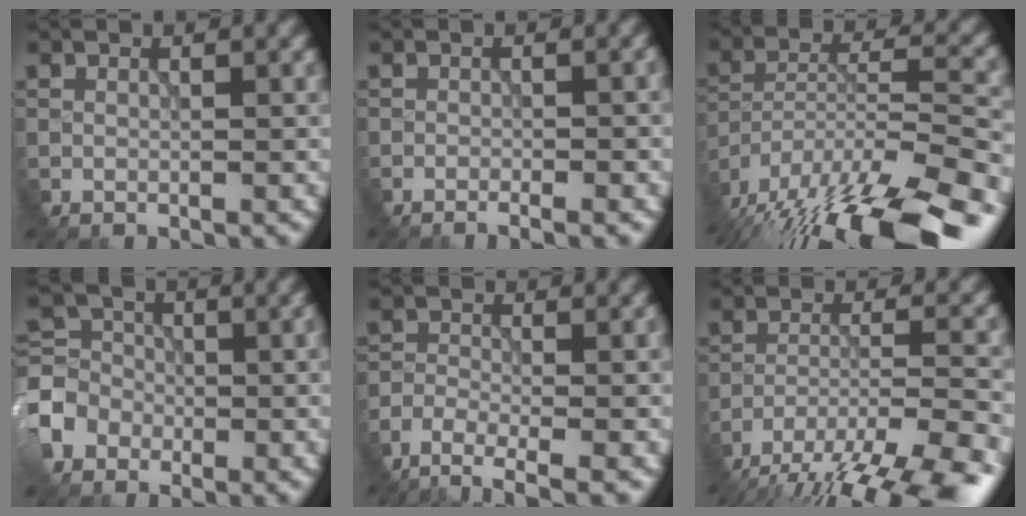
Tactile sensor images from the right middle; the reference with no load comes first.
{"total": 1.7, "force": [-1.1, 0.3, 1.3], "torque": [-0.008, 0.003, -0.013]}
{"total": 18.4, "force": [-15.0, 4.4, 9.8], "torque": [-0.175, -0.022, -0.233]}
{"total": 6.5, "force": [-3.6, 4.9, 2.4], "torque": [-0.048, -0.005, -0.069]}
{"total": 4.9, "force": [-4.1, 0.9, 2.5], "torque": [-0.041, -0.006, -0.079]}
{"total": 15.0, "force": [-12.4, 4.0, 7.4], "torque": [-0.132, -0.025, -0.161]}